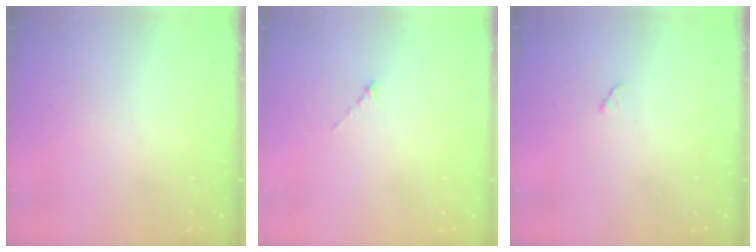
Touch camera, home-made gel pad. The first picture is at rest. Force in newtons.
{"total": 0.0}
{"total": 2.8, "press": 2.8, "slide": 0.4}